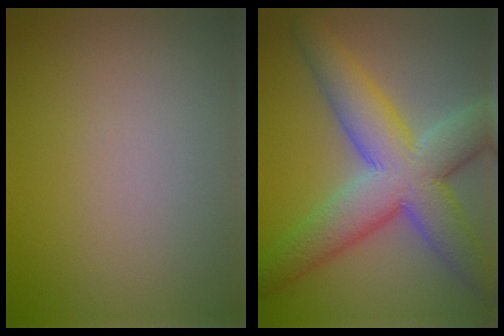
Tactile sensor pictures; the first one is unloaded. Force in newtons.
{"total": 10.1, "press": 10.1, "slide": 0.5}